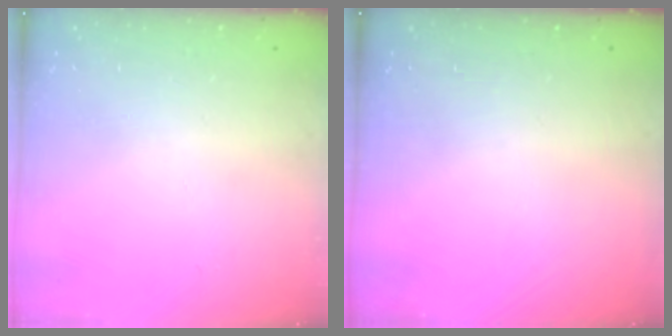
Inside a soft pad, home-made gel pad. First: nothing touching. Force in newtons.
{"total": 0.0}